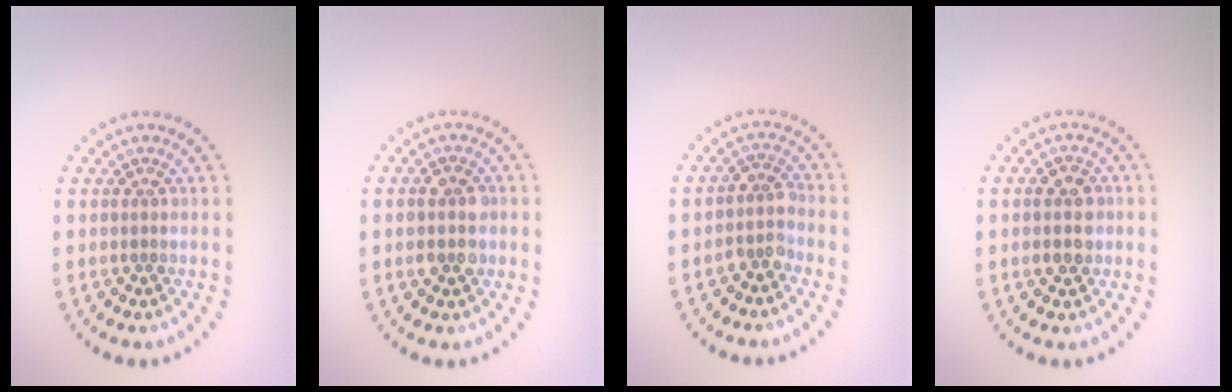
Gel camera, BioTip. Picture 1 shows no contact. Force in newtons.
{"total": 2.6, "press": 2.6, "slide": 0.3}
{"total": 2.1, "press": 1.6, "slide": 1.4}
{"total": 2.4, "press": 2.4, "slide": 0.1}